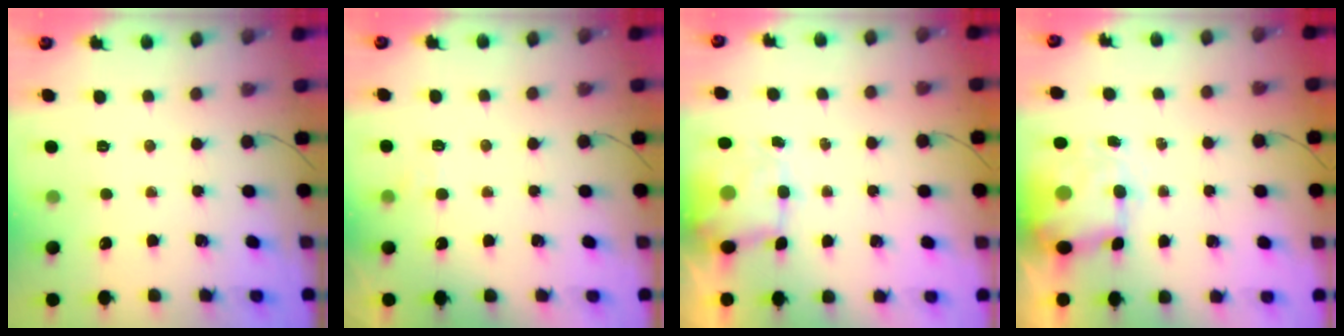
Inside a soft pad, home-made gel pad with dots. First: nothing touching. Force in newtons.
{"total": 3.5, "press": 3.3, "slide": 1.1}
{"total": 3.1, "press": 3.0, "slide": 0.7}
{"total": 5.4, "press": 5.2, "slide": 1.4}